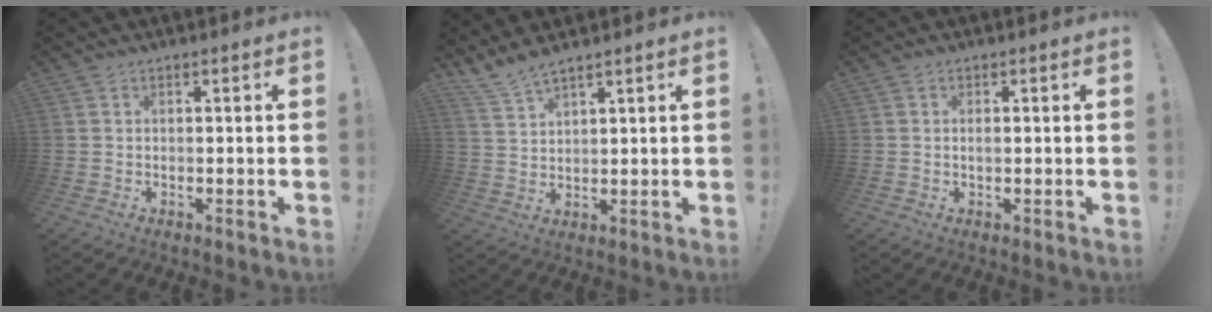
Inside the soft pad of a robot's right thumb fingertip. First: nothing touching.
{"total": 5.3, "force": [4.9, 0.5, 2.0], "torque": [-0.054, -0.025, 0.094]}
{"total": 0.7, "force": [-0.1, 0.1, 0.7], "torque": [-0.017, 0.002, -0.002]}